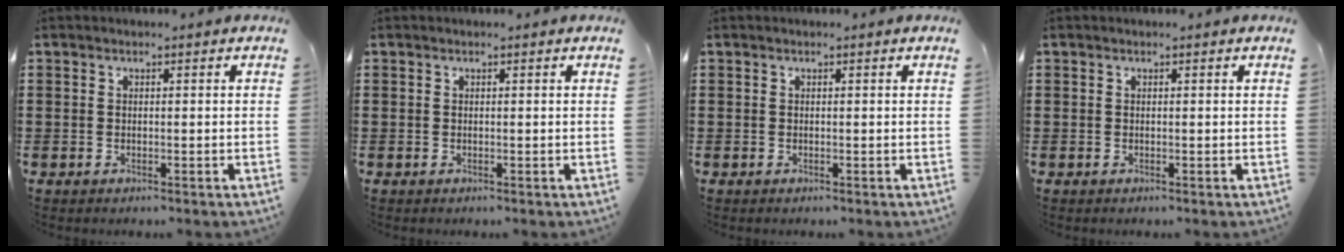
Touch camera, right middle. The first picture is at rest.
{"total": 0.0}
{"total": 0.0}
{"total": 0.0}